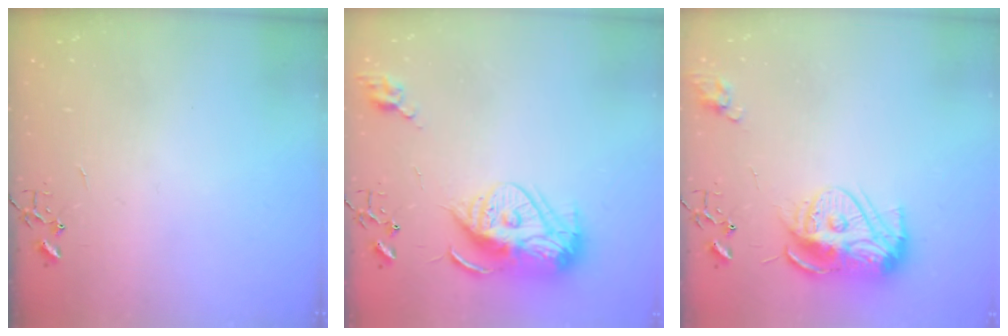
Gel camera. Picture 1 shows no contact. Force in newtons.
{"total": 15.7, "press": 15.6, "slide": 1.9}
{"total": 13.5, "press": 13.4, "slide": 1.1}